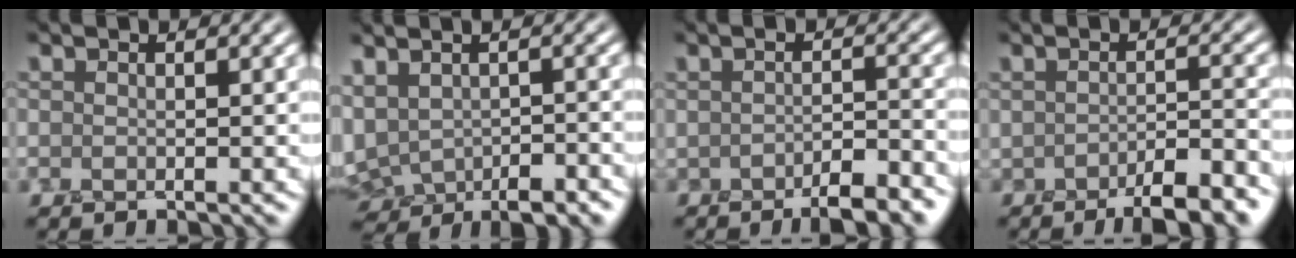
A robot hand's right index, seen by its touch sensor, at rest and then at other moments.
{"total": 6.1, "force": [-1.9, 3.9, 4.3], "torque": [-0.070, -0.006, -0.020]}
{"total": 4.9, "force": [-3.0, 1.6, 3.6], "torque": [-0.051, -0.006, -0.042]}
{"total": 6.1, "force": [-3.8, 1.9, 4.4], "torque": [-0.059, -0.011, -0.051]}